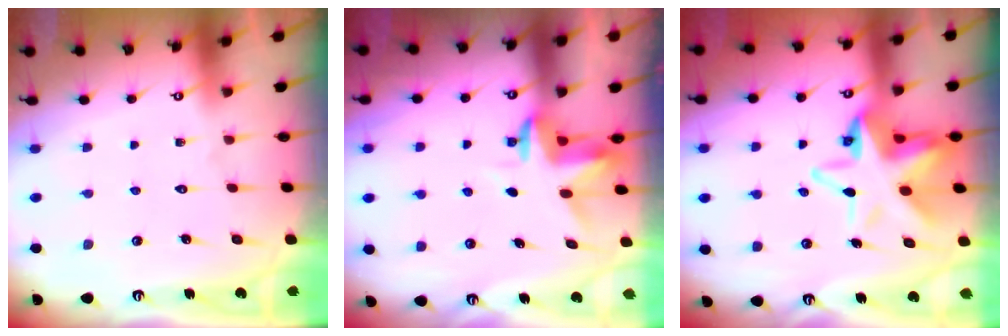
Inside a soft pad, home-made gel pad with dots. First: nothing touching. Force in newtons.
{"total": 3.5, "press": 3.5, "slide": 0.2}
{"total": 13.0, "press": 12.9, "slide": 1.9}